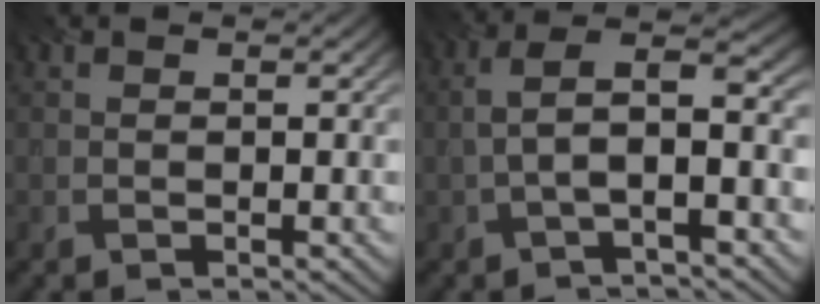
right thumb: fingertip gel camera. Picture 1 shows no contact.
{"total": 6.0, "force": [-1.2, 1.9, 5.6], "torque": [-0.110, 0.014, -0.028]}